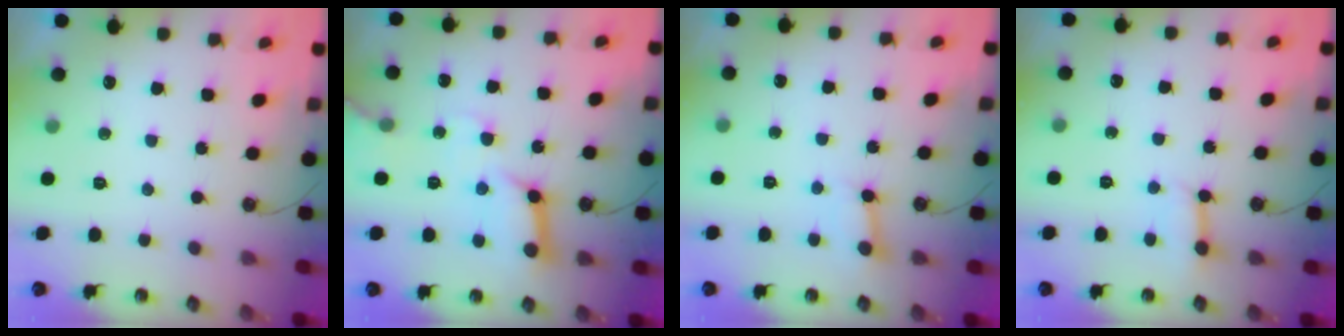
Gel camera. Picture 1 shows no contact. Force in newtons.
{"total": 12.9, "press": 12.8, "slide": 1.8}
{"total": 3.4, "press": 3.4, "slide": 0.5}
{"total": 2.8, "press": 2.8, "slide": 0.3}